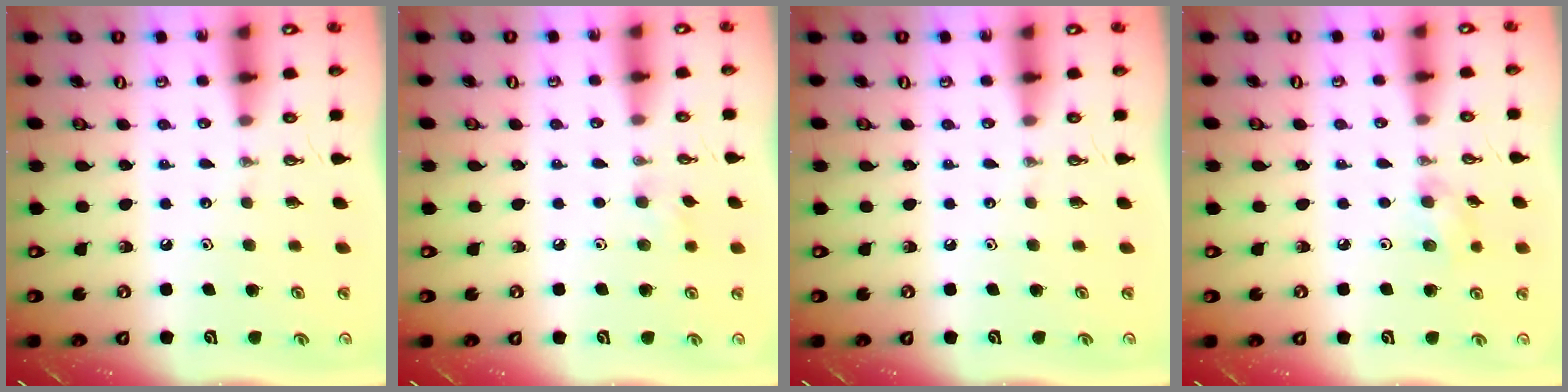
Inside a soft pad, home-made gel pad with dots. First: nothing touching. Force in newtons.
{"total": 6.2, "press": 6.1, "slide": 1.0}
{"total": 0.0}
{"total": 4.9, "press": 4.5, "slide": 1.9}